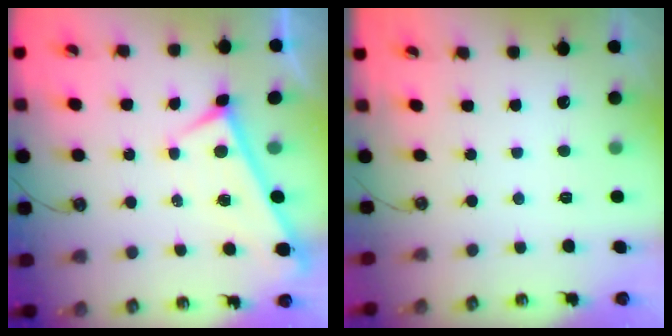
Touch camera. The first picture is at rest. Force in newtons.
{"total": 0.0}